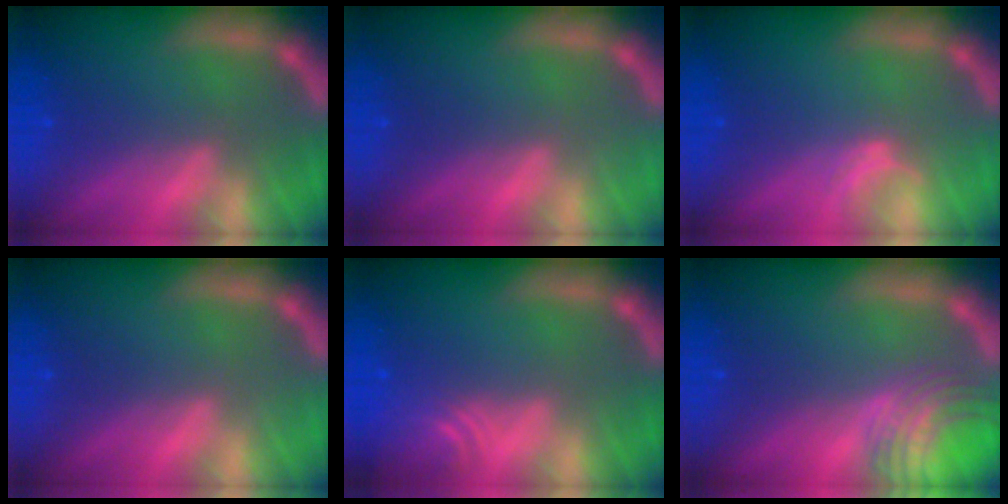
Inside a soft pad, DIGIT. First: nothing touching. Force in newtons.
{"total": 0.0}
{"total": 1.0}
{"total": 0.0}
{"total": 4.0}
{"total": 6.6}